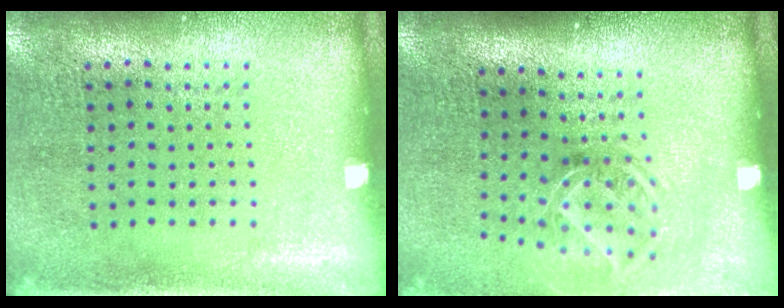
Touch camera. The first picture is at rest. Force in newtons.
{"total": 1.9, "press": 1.3, "slide": 1.4}